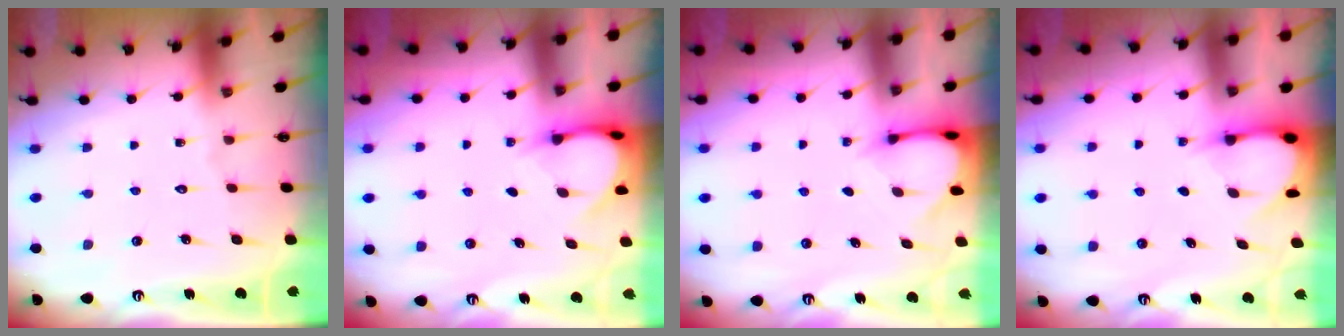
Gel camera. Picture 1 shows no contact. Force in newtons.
{"total": 4.2, "press": 4.2, "slide": 0.1}
{"total": 3.2, "press": 3.2, "slide": 0.2}
{"total": 3.3, "press": 3.3, "slide": 0.3}